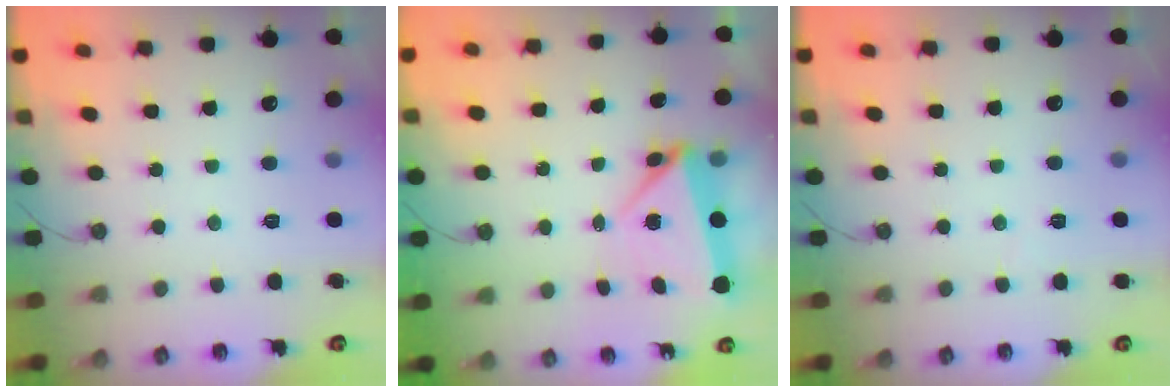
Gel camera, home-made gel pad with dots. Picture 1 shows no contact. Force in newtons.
{"total": 7.0, "press": 4.9, "slide": 5.0}
{"total": 3.3, "press": 2.5, "slide": 2.2}